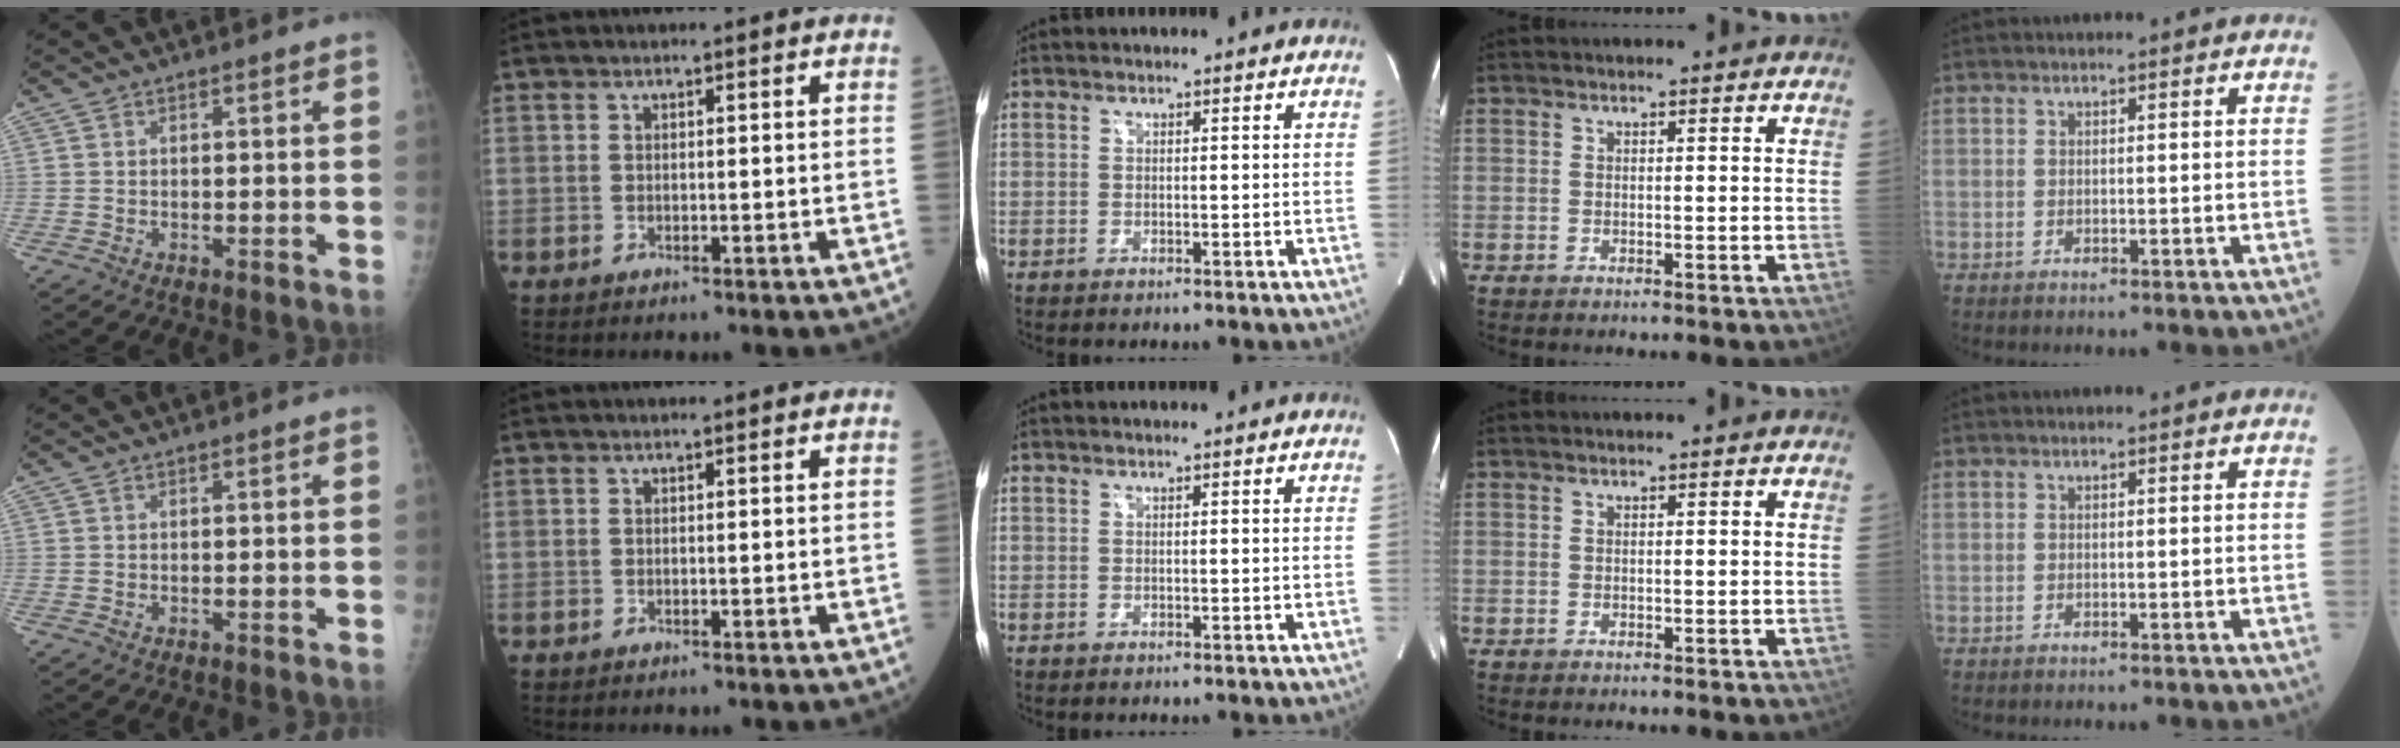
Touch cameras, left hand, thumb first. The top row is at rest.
{}